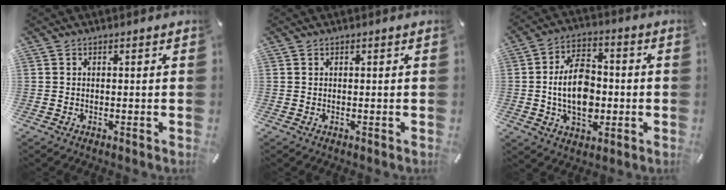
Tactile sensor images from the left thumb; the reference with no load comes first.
{"total": 0.0}
{"total": 13.6, "force": [-1.1, 9.0, 10.1], "torque": [-0.198, 0.001, -0.022]}